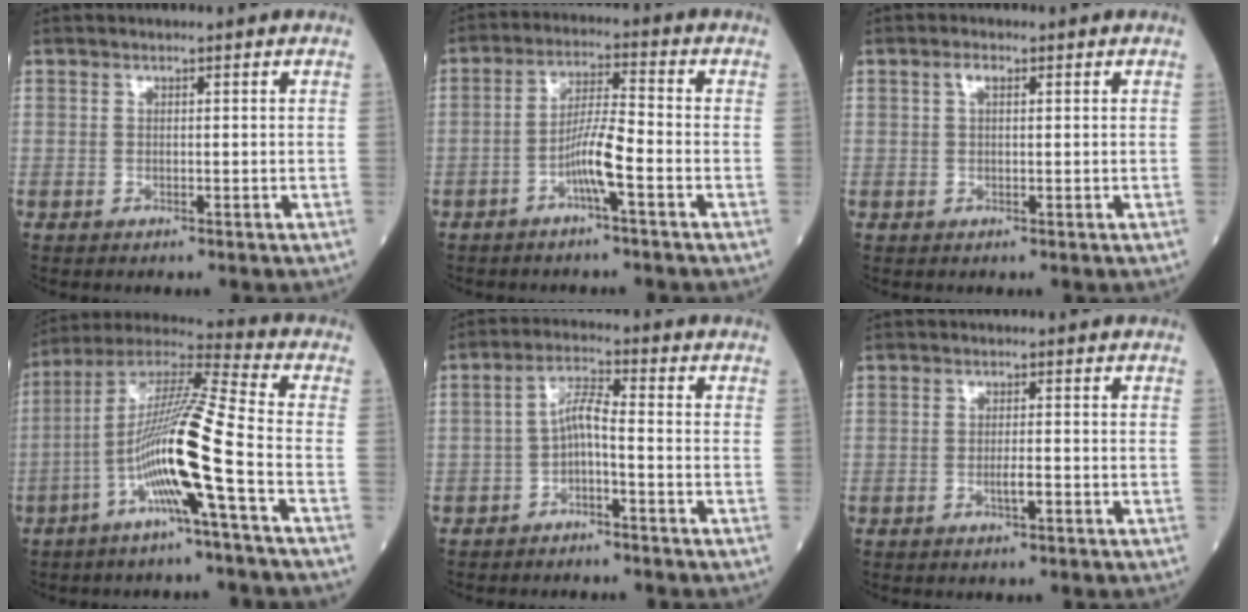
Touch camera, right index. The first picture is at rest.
{"total": 5.8, "force": [-2.6, -0.3, 5.2], "torque": [-0.105, 0.009, -0.049]}
{"total": 1.6, "force": [0.6, 0.6, 1.3], "torque": [-0.029, 0.008, 0.012]}
{"total": 14.2, "force": [-4.7, -1.3, 13.3], "torque": [-0.256, 0.006, -0.097]}
{"total": 4.2, "force": [-1.5, 0.8, 3.8], "torque": [-0.073, 0.016, -0.028]}
{"total": 1.7, "force": [-0.6, 0.1, 1.6], "torque": [-0.029, -0.001, -0.010]}